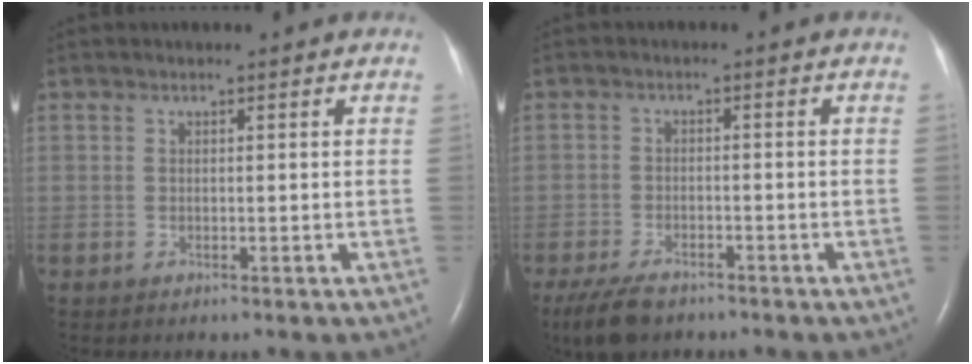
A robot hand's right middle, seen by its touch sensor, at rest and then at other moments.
{"total": 6.4, "force": [-5.0, 2.5, 3.2], "torque": [-0.065, -0.010, -0.083]}